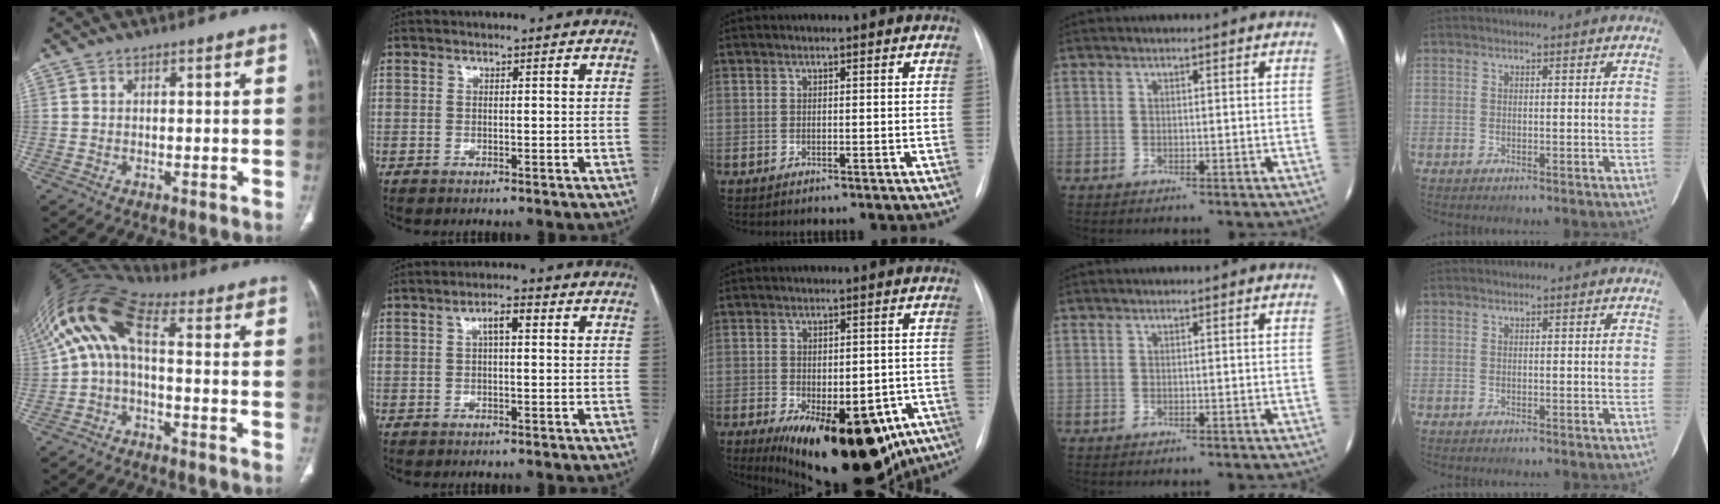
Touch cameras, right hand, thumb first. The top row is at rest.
{"thumb": {"total": 11.8, "force": [-0.3, 5.1, 10.6], "torque": [-0.213, 0.051, -0.018]}, "index": {"total": 3.3, "force": [1.0, 0.3, 3.2], "torque": [-0.057, 0.009, 0.016]}, "middle": {"total": 22.5, "force": [-12.1, 10.9, 15.6], "torque": [-0.195, -0.016, -0.148]}}